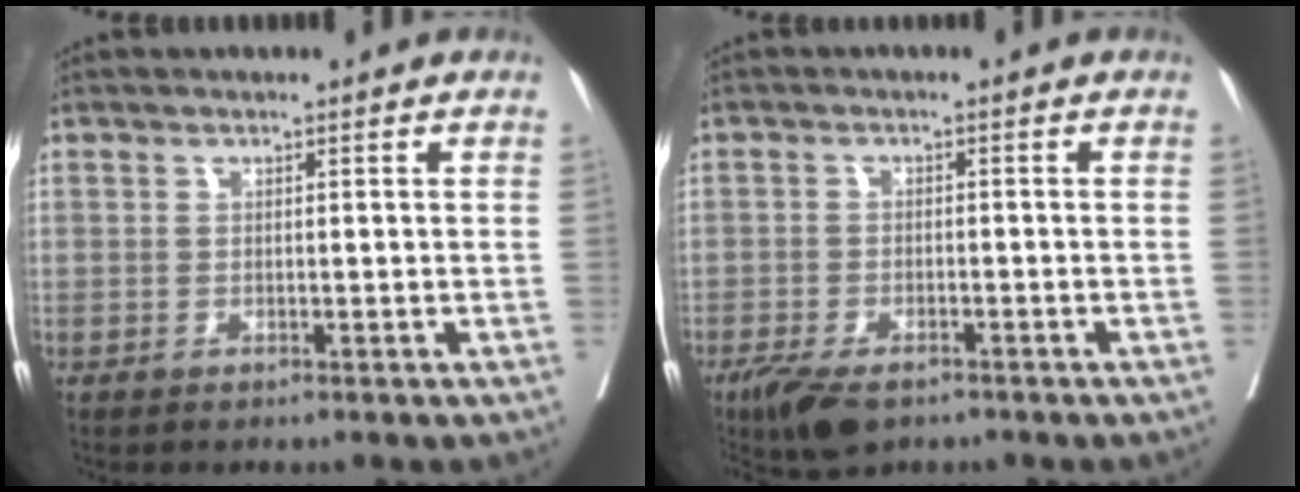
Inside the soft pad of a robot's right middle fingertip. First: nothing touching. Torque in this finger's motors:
{"motor_torque": [0.76, -0.62, 0.34, 0.11]}